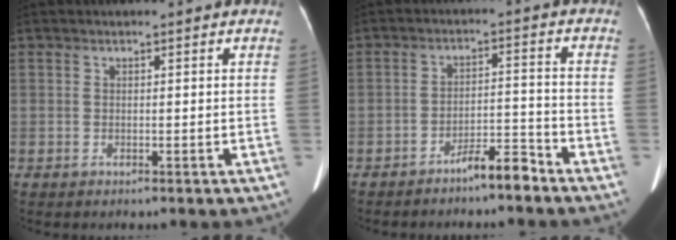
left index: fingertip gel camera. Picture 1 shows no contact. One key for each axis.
{"total": 5.3, "fx": -4.6, "fy": 0.3, "fz": 2.7, "tx": -0.041, "ty": -0.002, "tz": -0.080}